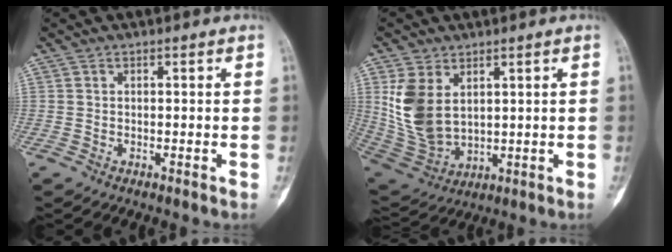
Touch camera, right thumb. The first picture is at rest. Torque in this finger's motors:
{"motor_torque": [-0.05, 0.48, 0.58, -0.25, 0.10]}